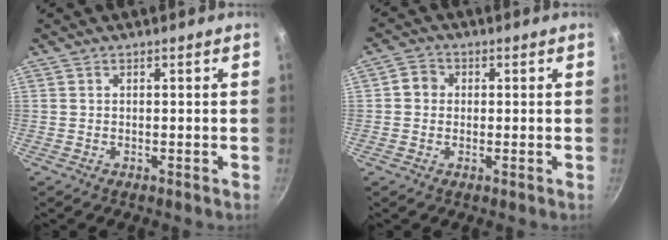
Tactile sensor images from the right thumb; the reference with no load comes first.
{"total": 3.5, "force": [0.3, 3.2, 1.4], "torque": [-0.009, 0.004, -0.005]}